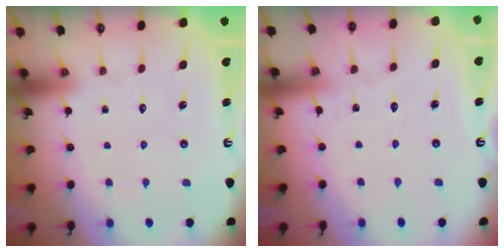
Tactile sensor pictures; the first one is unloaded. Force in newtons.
{"total": 2.2, "press": 2.2, "slide": 0.2}